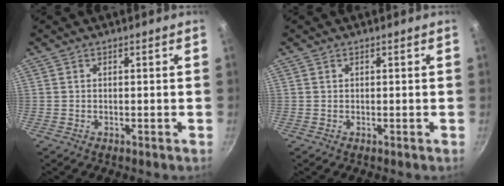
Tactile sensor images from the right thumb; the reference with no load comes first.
{"total": 0.0}